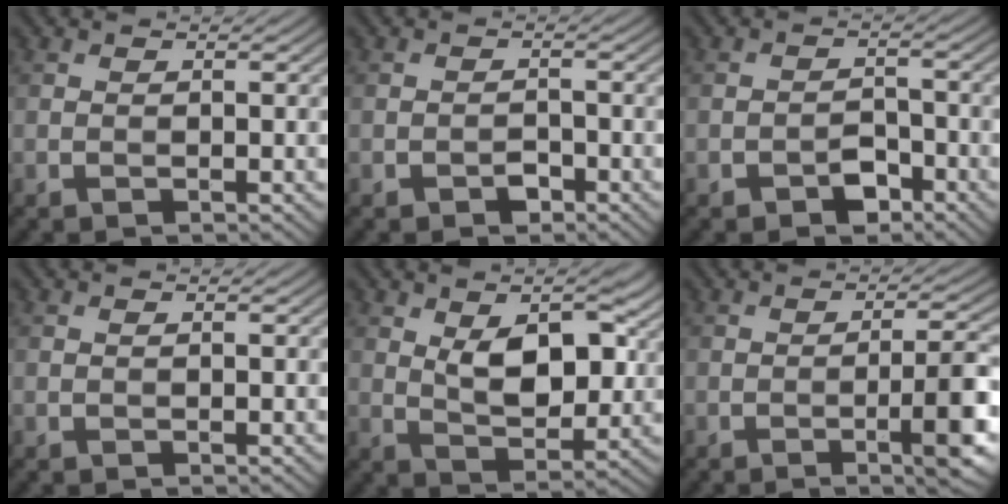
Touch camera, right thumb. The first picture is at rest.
{"total": 1.6, "force": [-1.1, 0.9, 0.8], "torque": [-0.011, 0.001, -0.021]}
{"total": 3.0, "force": [-1.9, 1.7, 1.5], "torque": [-0.023, 0.004, -0.035]}
{"total": 0.0}
{"total": 8.6, "force": [2.5, 4.4, 6.9], "torque": [-0.120, -0.003, 0.046]}
{"total": 6.5, "force": [-2.2, 1.0, 6.1], "torque": [-0.093, 0.007, -0.035]}